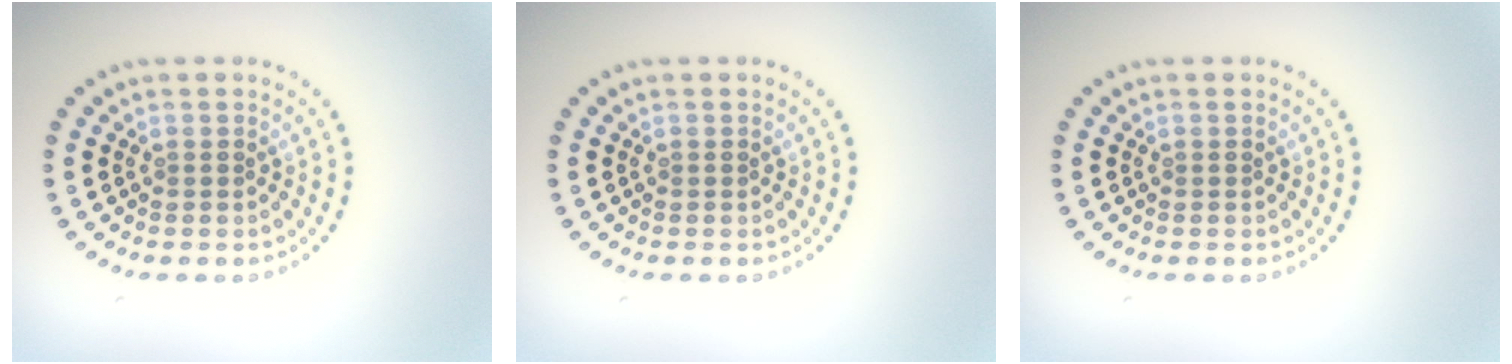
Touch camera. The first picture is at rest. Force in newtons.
{"total": 0.0}
{"total": 0.0}